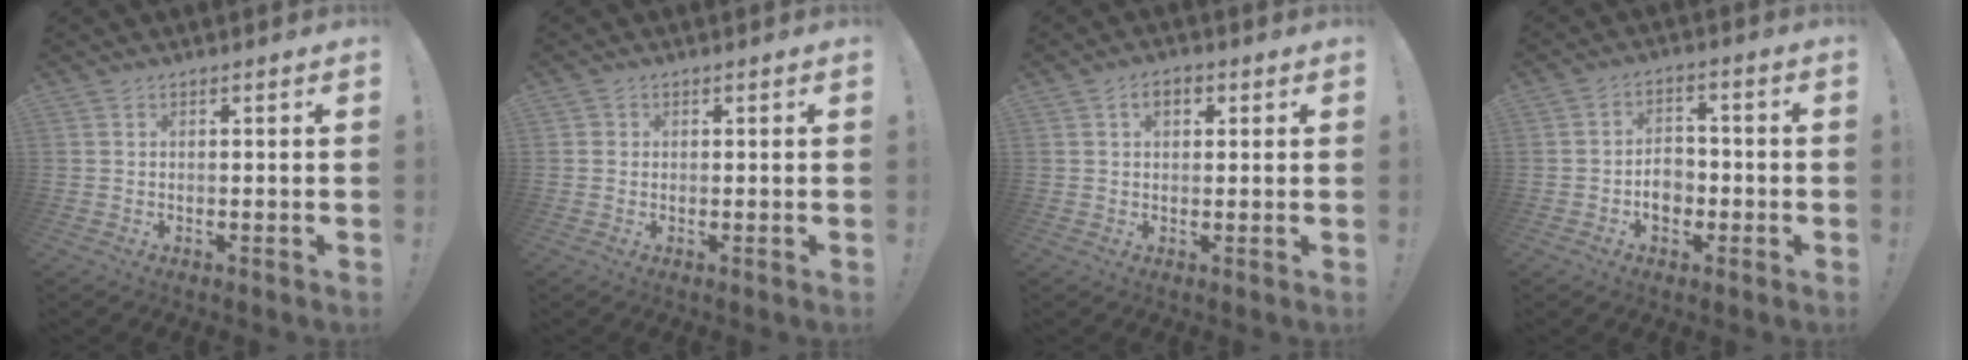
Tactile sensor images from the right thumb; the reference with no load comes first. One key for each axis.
{"total": 1.2, "fx": 0.2, "fy": 1.2, "fz": 0.1, "tx": 0.003, "ty": 0.000, "tz": 0.004}
{"total": 4.0, "fx": 1.3, "fy": 2.5, "fz": 2.8, "tx": -0.043, "ty": 0.006, "tz": 0.021}
{"total": 7.1, "fx": -1.8, "fy": 5.6, "fz": 4.0, "tx": -0.053, "ty": 0.011, "tz": -0.031}